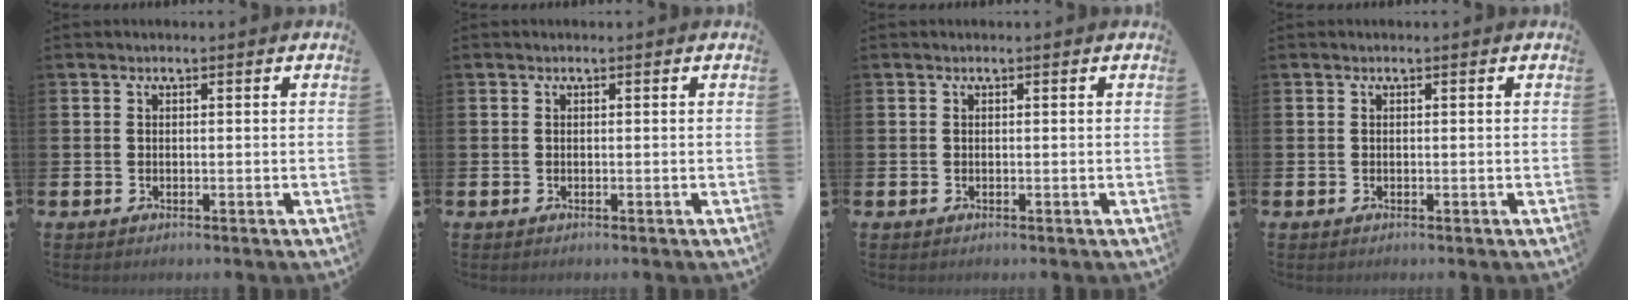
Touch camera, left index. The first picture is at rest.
{"total": 0.0}
{"total": 0.0}
{"total": 0.0}